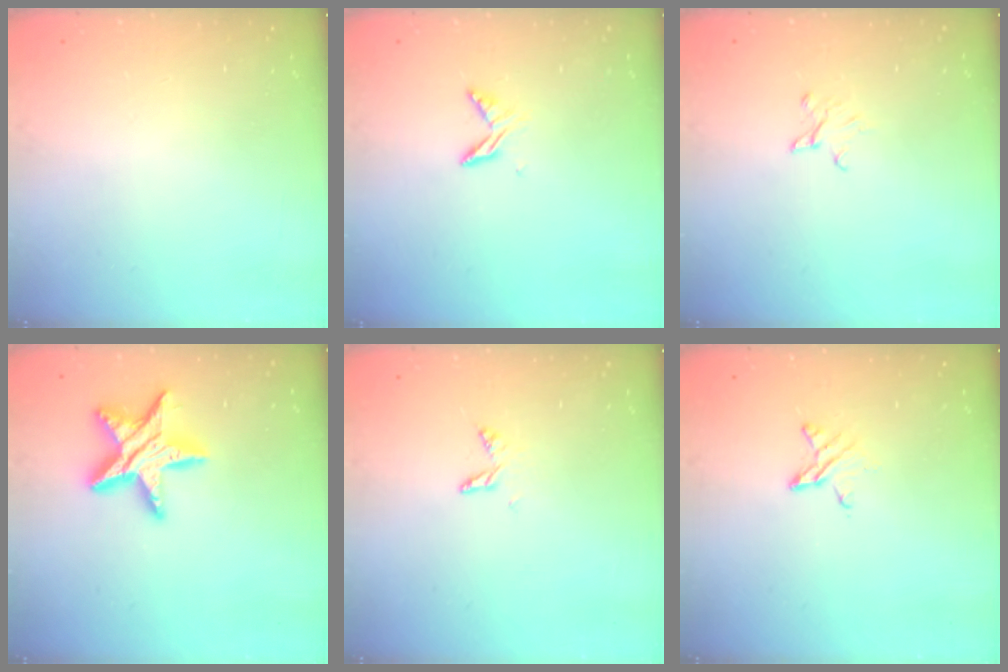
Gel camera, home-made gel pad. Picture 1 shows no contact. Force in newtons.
{"total": 6.1, "press": 6.1, "slide": 0.8}
{"total": 2.6, "press": 2.6, "slide": 0.3}
{"total": 13.9, "press": 13.9, "slide": 0.9}
{"total": 4.6, "press": 4.6, "slide": 0.5}
{"total": 5.0, "press": 4.9, "slide": 0.5}